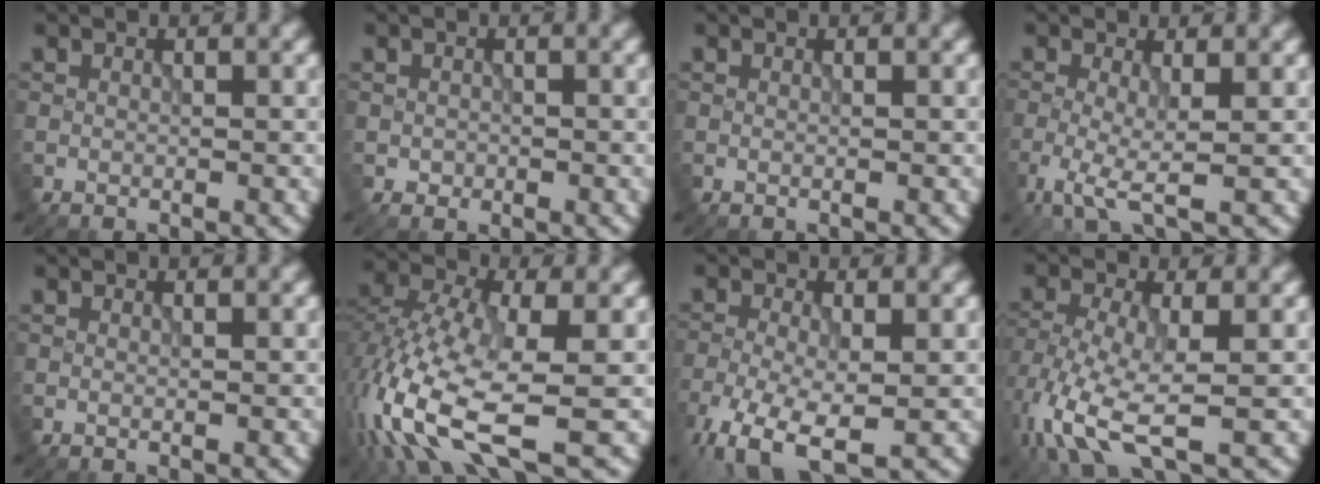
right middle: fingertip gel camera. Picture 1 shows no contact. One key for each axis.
{"total": 0.7, "fx": -0.2, "fy": 0.7, "fz": 0.0, "tx": 0.001, "ty": -0.004, "tz": -0.005}
{"total": 0.0}
{"total": 3.5, "fx": -1.2, "fy": 0.8, "fz": 3.2, "tx": -0.073, "ty": -0.009, "tz": -0.028}
{"total": 0.0}
{"total": 12.8, "fx": -5.4, "fy": 5.1, "fz": 10.4, "tx": -0.251, "ty": -0.021, "tz": -0.103}
{"total": 7.6, "fx": -4.1, "fy": 3.2, "fz": 5.6, "tx": -0.124, "ty": -0.025, "tz": -0.075}
{"total": 7.2, "fx": -2.7, "fy": 3.0, "fz": 5.9, "tx": -0.133, "ty": -0.008, "tz": -0.059}